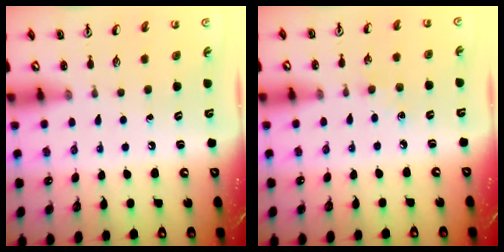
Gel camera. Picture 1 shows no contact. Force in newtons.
{"total": 3.7, "press": 3.7, "slide": 0.6}